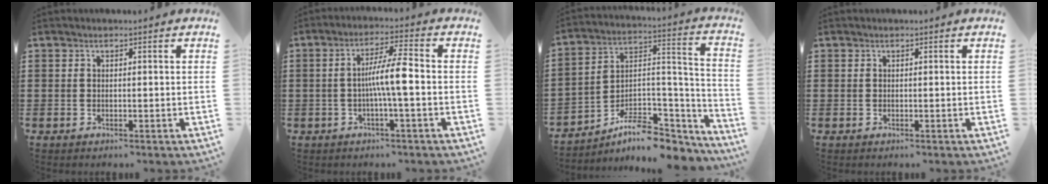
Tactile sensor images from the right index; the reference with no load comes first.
{"total": 6.5, "force": [-0.9, 0.4, 6.4], "torque": [-0.115, 0.002, -0.021]}
{"total": 8.2, "force": [-6.1, 3.5, 4.2], "torque": [-0.077, 0.006, -0.115]}
{"total": 0.0}